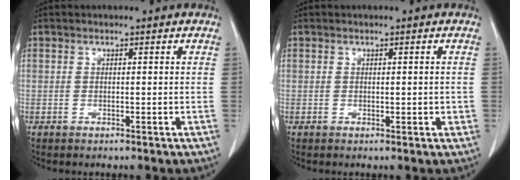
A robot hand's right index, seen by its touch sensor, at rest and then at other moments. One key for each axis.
{"total": 1.4, "fx": -0.1, "fy": 0.8, "fz": 1.2, "tx": -0.013, "ty": 0.002, "tz": 0.004}